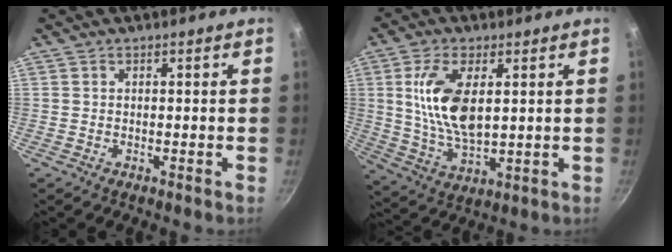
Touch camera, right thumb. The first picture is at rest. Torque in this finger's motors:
{"motor_torque": [0.91, 0.93, 1.47, 0.33, 0.47]}